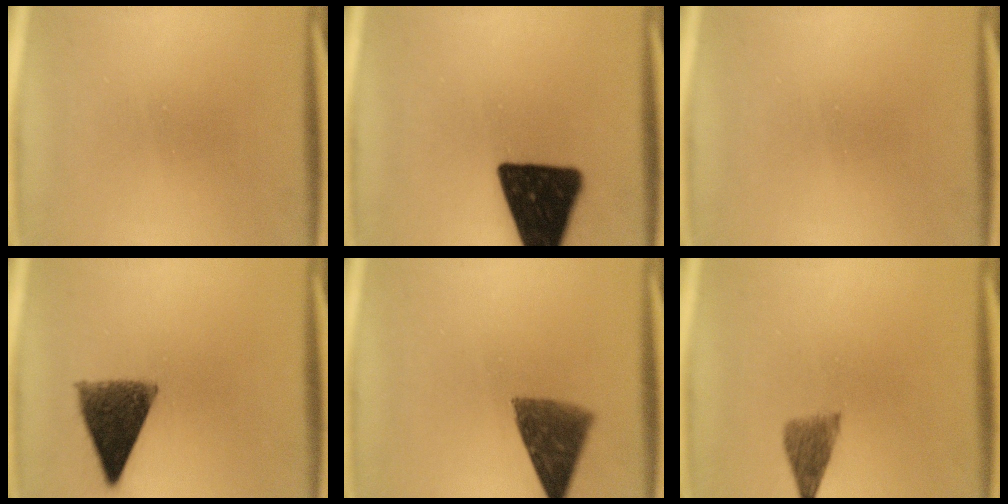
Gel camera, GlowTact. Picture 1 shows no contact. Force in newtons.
{"total": 18.8}
{"total": 0.0}
{"total": 10.1}
{"total": 9.2}
{"total": 5.2}